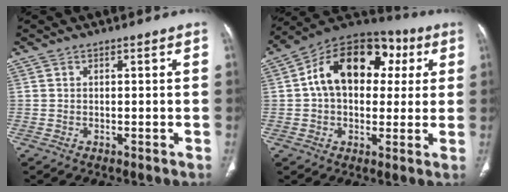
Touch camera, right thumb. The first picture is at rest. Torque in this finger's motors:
{"motor_torque": [2.14, 2.44, 1.74, -0.10, 0.15]}